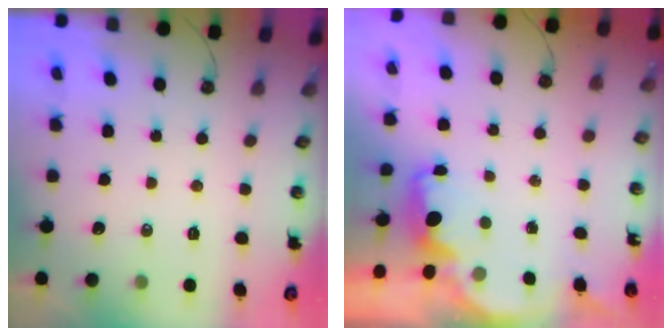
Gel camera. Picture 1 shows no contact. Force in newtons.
{"total": 1.8, "press": 1.6, "slide": 0.7}